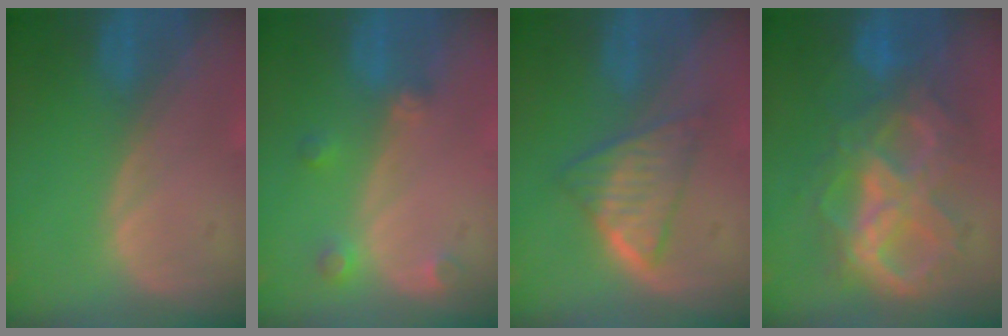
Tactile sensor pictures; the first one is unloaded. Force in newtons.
{"total": 2.8, "press": 2.7, "slide": 0.7}
{"total": 5.7, "press": 5.5, "slide": 1.6}
{"total": 10.7, "press": 10.6, "slide": 1.1}